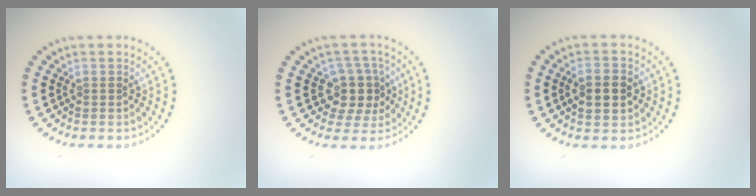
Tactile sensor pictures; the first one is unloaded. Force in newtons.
{"total": 4.0, "press": 3.7, "slide": 1.5}
{"total": 3.8, "press": 3.8, "slide": 0.1}